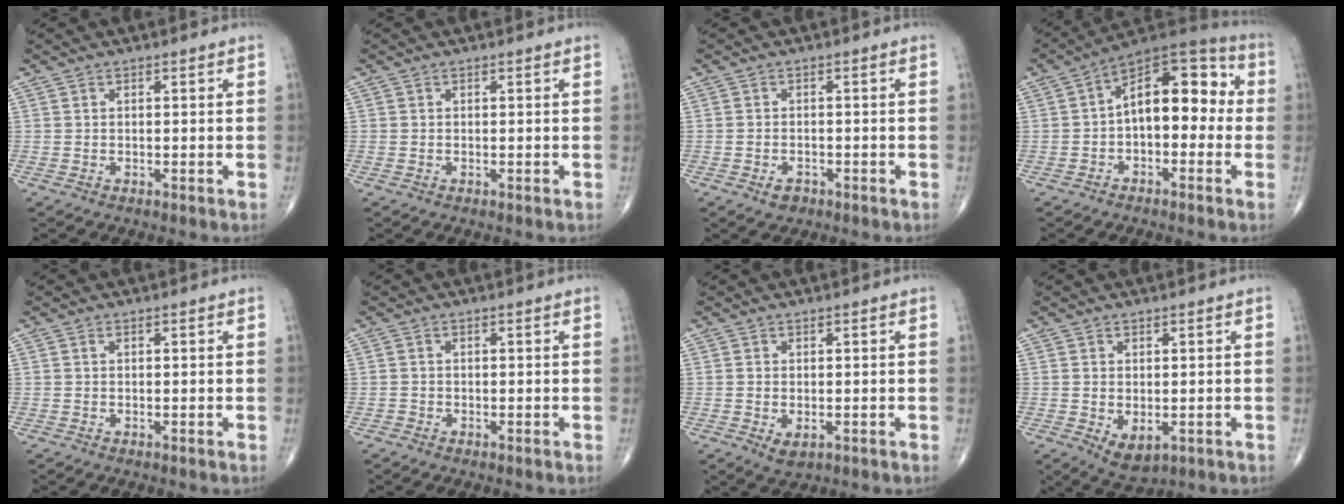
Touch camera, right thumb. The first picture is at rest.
{"total": 0.0}
{"total": 2.2, "force": [-1.2, 1.5, 1.1], "torque": [-0.014, 0.003, -0.015]}
{"total": 14.2, "force": [-0.2, 8.0, 11.7], "torque": [-0.137, 0.049, -0.021]}
{"total": 0.0}
{"total": 0.5, "force": [-0.3, 0.4, 0.0], "torque": [0.001, 0.002, -0.008]}
{"total": 2.4, "force": [-0.5, 1.5, 1.9], "torque": [-0.030, -0.004, 0.000]}
{"total": 4.5, "force": [-0.9, 2.7, 3.5], "torque": [-0.051, -0.006, 0.002]}